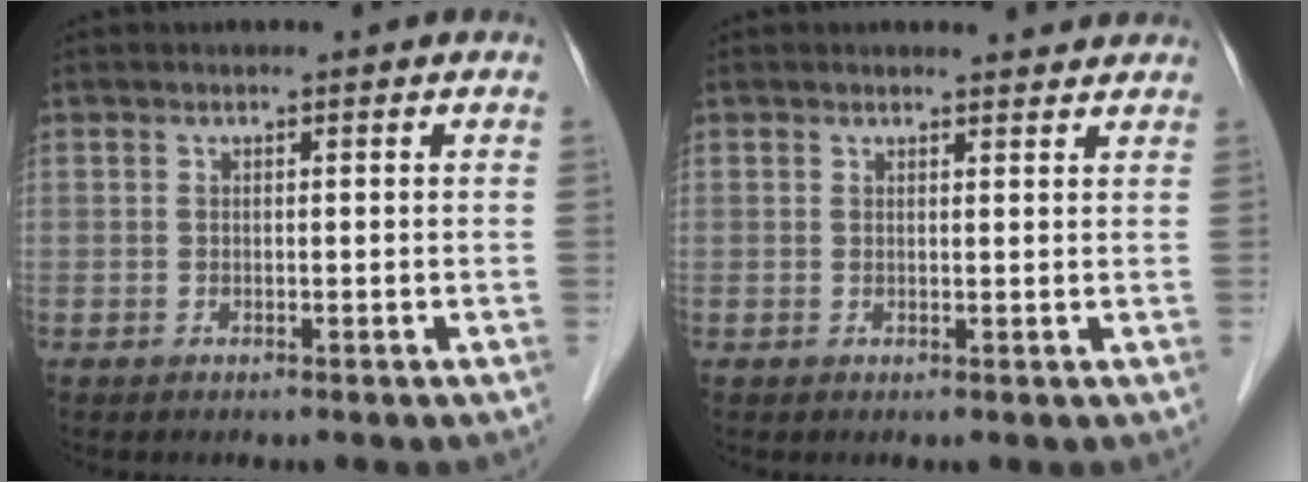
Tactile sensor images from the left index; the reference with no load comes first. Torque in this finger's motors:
{"motor_torque": [0.60, -0.70, 0.07, -0.01]}